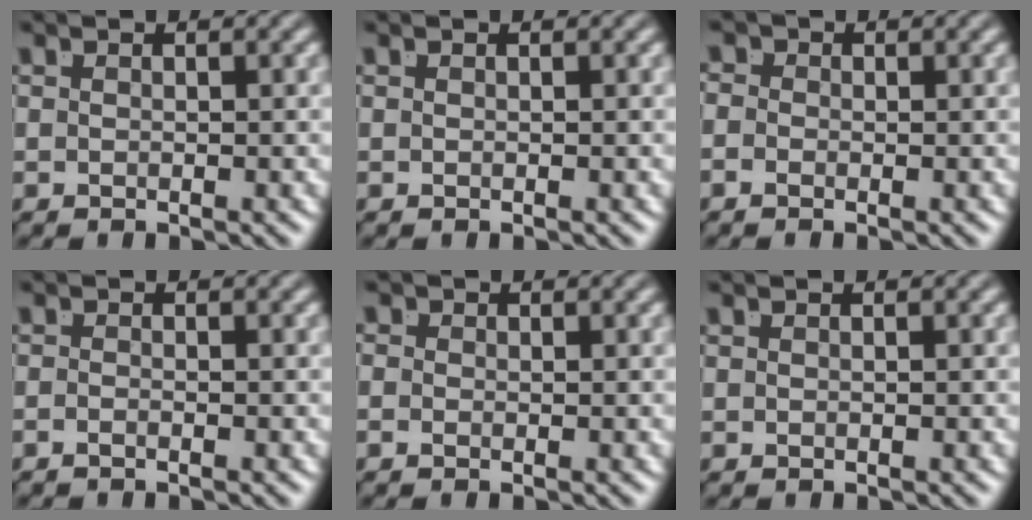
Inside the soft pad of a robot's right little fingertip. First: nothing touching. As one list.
[{"total": 0.0}, {"total": 1.2, "force": [-0.4, 1.0, 0.6], "torque": [-0.010, -0.001, -0.016]}, {"total": 1.1, "force": [-1.0, -0.5, 0.2], "torque": [0.001, -0.004, -0.017]}, {"total": 0.9, "force": [-0.3, 0.6, 0.5], "torque": [-0.011, -0.005, -0.008]}, {"total": 0.0}]